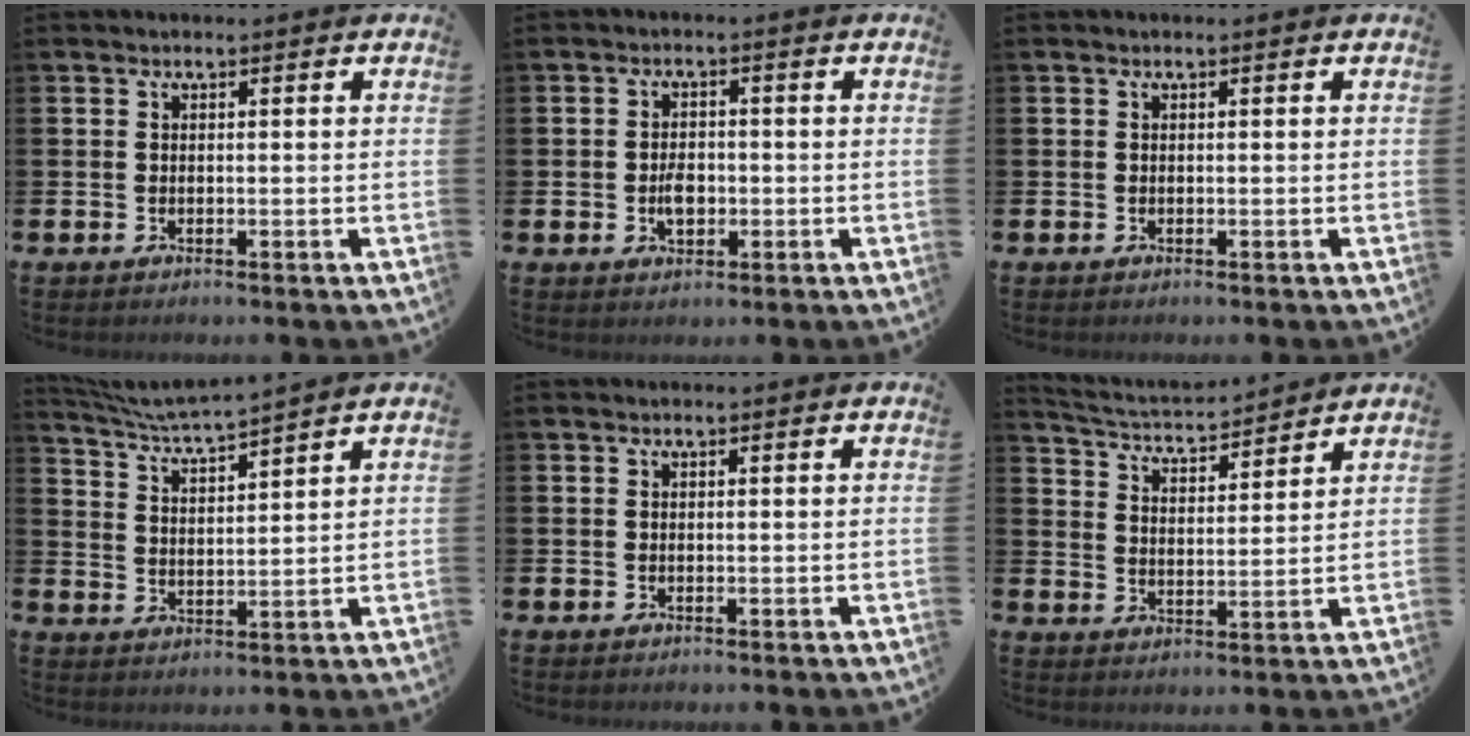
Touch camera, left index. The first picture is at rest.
{"total": 3.3, "force": [-0.6, 2.2, 2.4], "torque": [-0.037, 0.000, -0.012]}
{"total": 0.0}
{"total": 4.9, "force": [4.7, -0.4, 1.0], "torque": [-0.043, -0.032, 0.082]}
{"total": 0.0}
{"total": 4.3, "force": [4.3, 0.7, 0.3], "torque": [-0.028, -0.035, 0.070]}